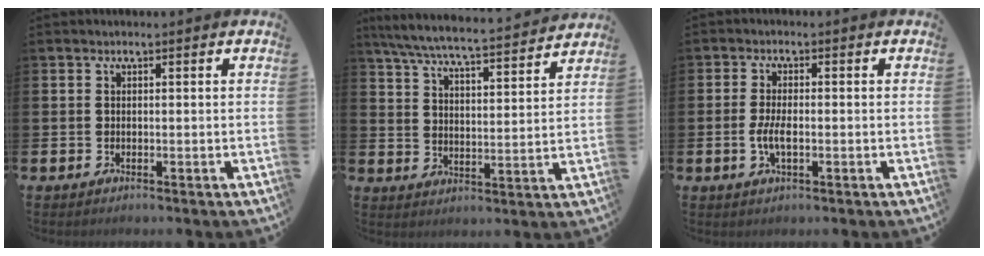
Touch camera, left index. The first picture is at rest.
{"total": 7.1, "force": [6.6, 0.4, 2.5], "torque": [-0.077, -0.045, 0.115]}
{"total": 3.2, "force": [-0.6, 1.2, 2.9], "torque": [-0.053, -0.003, -0.015]}